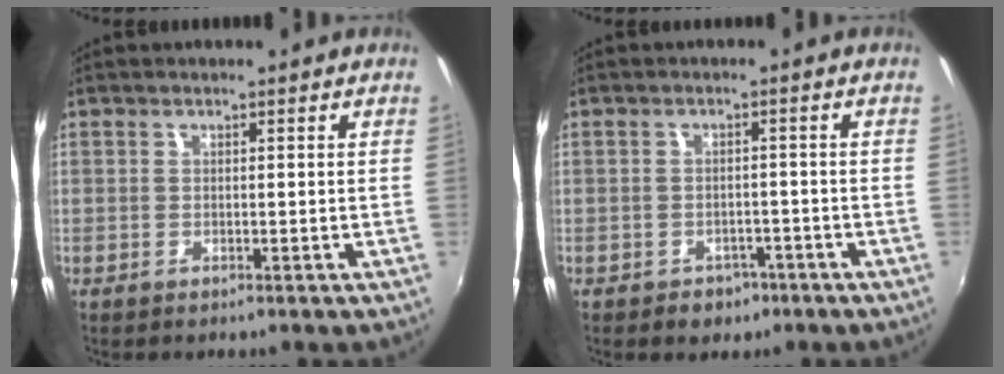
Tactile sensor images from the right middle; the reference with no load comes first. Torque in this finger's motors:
{"motor_torque": [0.09, -0.08, 0.01, 0.02]}